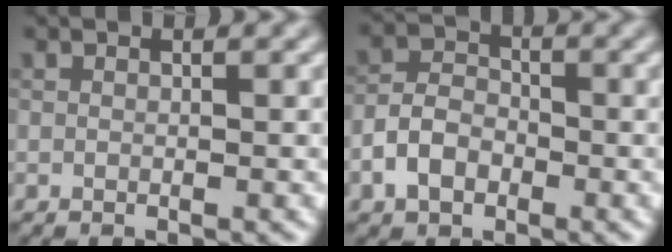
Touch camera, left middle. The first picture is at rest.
{"total": 3.7, "force": [-1.7, 2.5, 2.0], "torque": [-0.038, 0.006, -0.039]}